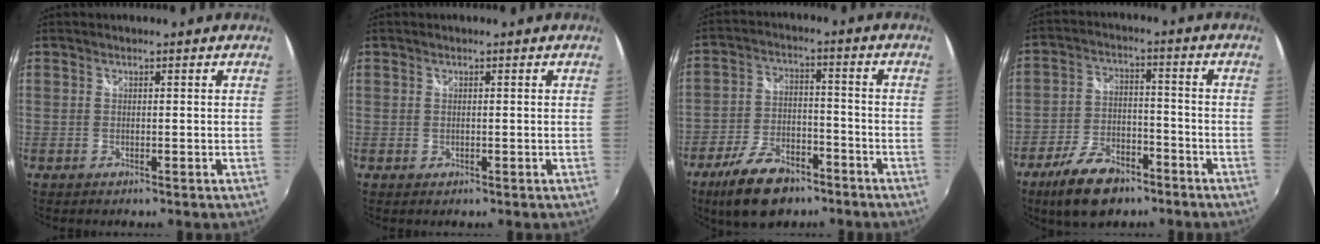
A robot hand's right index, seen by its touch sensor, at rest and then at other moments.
{"total": 0.5, "force": [0.1, 0.5, 0.3], "torque": [-0.003, 0.000, 0.002]}
{"total": 13.0, "force": [-8.8, 6.4, 7.2], "torque": [-0.160, -0.002, -0.148]}
{"total": 12.2, "force": [-8.2, 6.0, 6.7], "torque": [-0.154, -0.001, -0.140]}